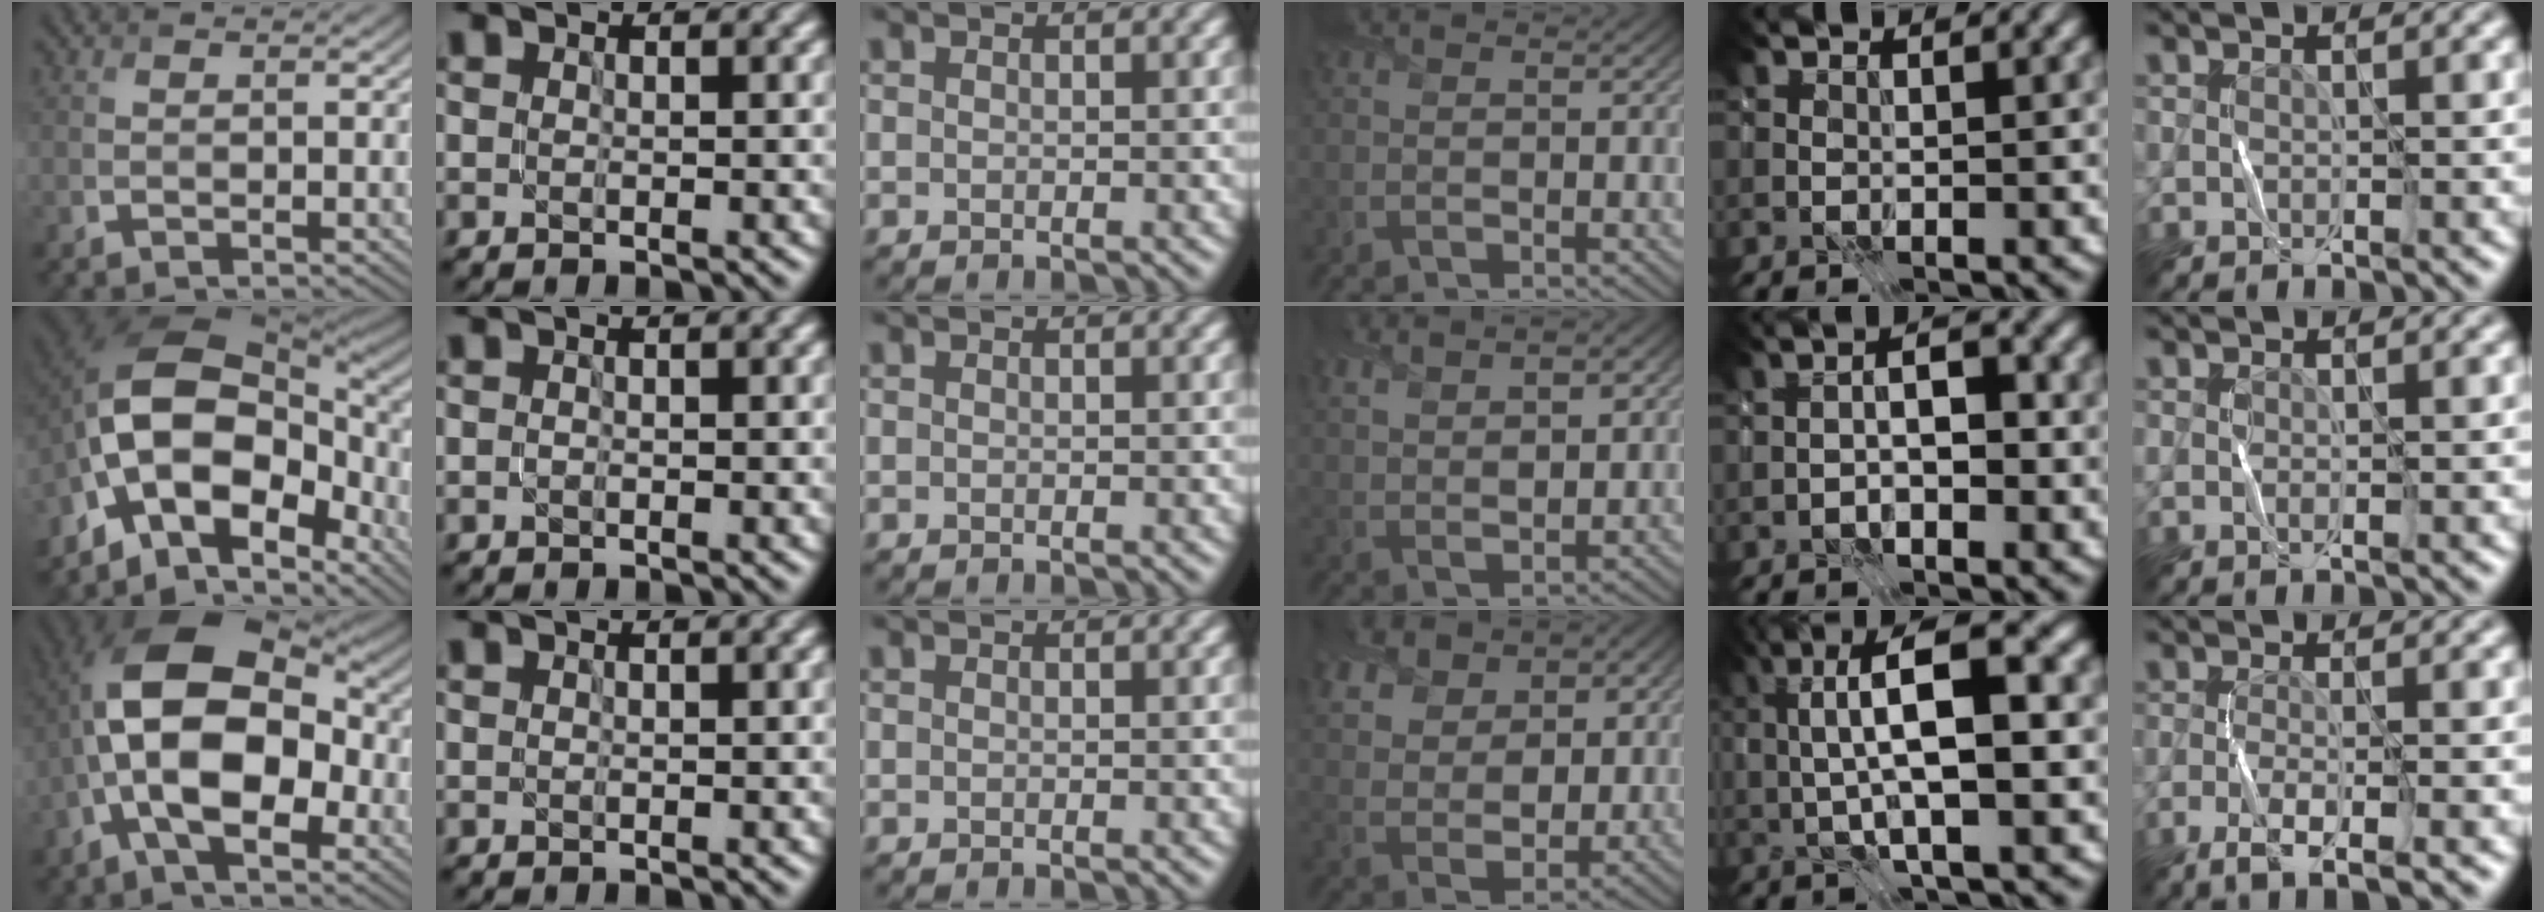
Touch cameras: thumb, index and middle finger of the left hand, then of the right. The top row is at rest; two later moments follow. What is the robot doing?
{"motion": "fold", "object": "shorts"}